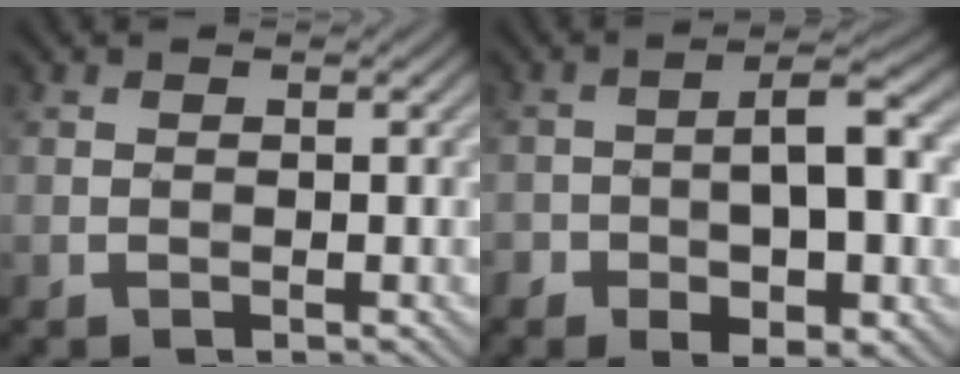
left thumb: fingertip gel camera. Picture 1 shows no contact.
{"total": 9.4, "force": [-2.9, 4.6, 7.7], "torque": [-0.109, 0.000, -0.045]}